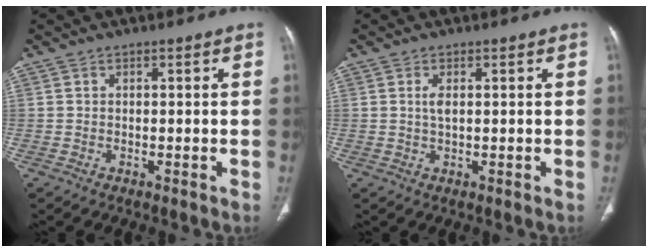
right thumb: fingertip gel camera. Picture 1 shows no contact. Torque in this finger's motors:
{"motor_torque": [0.31, 0.02, 0.40, -0.43, -0.02]}